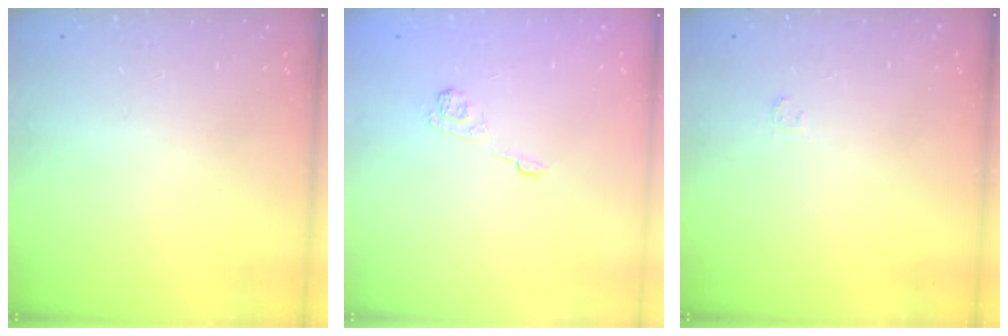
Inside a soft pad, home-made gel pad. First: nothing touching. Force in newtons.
{"total": 3.7, "press": 3.4, "slide": 1.5}
{"total": 3.0, "press": 3.0, "slide": 0.3}